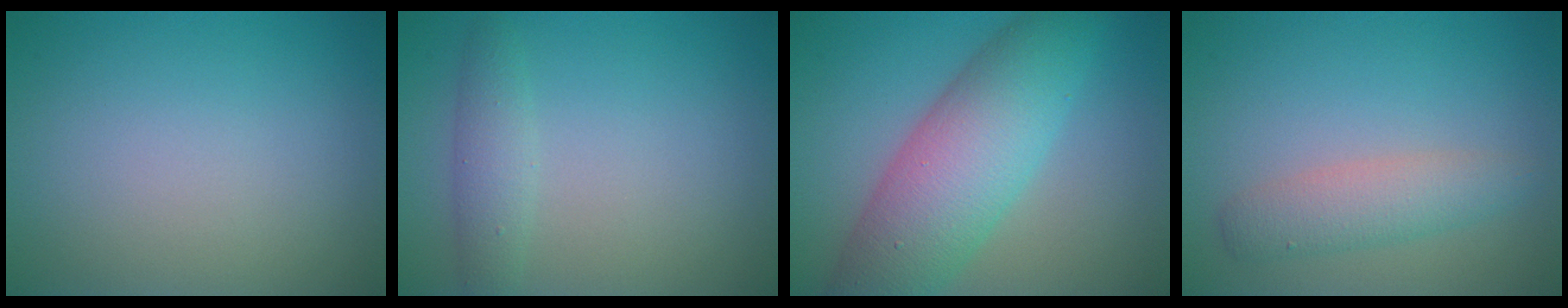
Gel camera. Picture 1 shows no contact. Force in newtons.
{"total": 2.1, "press": 2.1, "slide": 0.1}
{"total": 8.8, "press": 8.8, "slide": 0.3}
{"total": 3.0, "press": 3.0, "slide": 0.1}